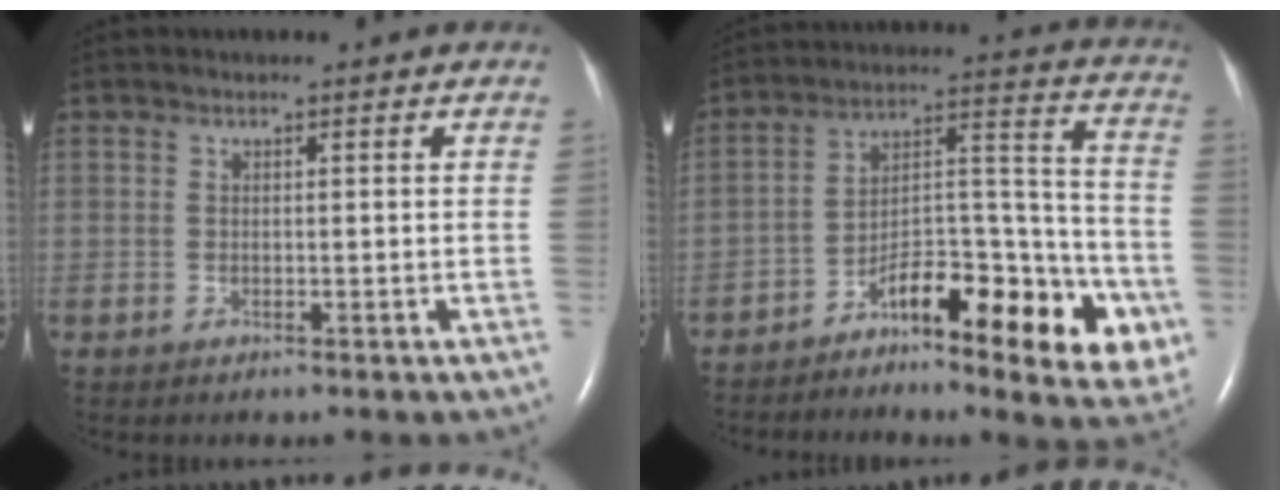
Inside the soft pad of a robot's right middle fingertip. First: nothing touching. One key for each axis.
{"total": 17.1, "fx": -8.7, "fy": 4.7, "fz": 13.9, "tx": -0.186, "ty": 0.036, "tz": -0.126}